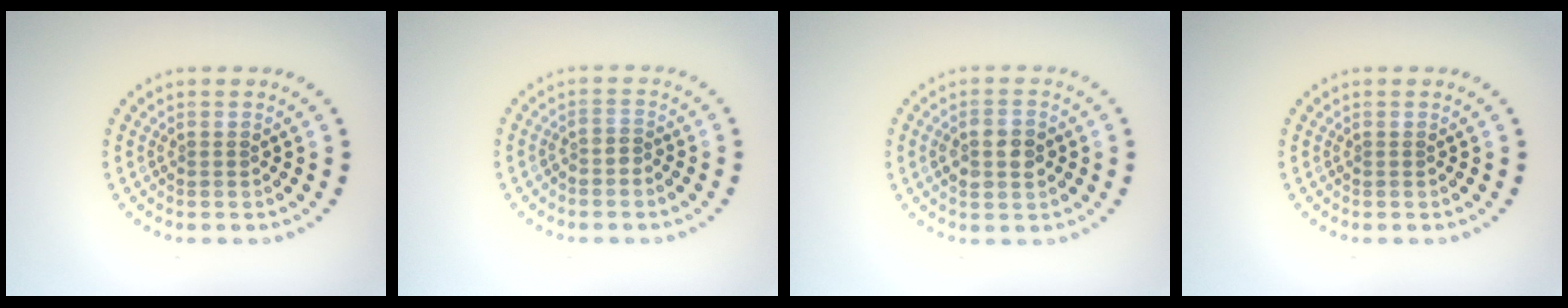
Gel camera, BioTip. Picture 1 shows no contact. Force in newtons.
{"total": 1.0, "press": 0.6, "slide": 0.8}
{"total": 2.7, "press": 2.7, "slide": 0.3}
{"total": 0.0}